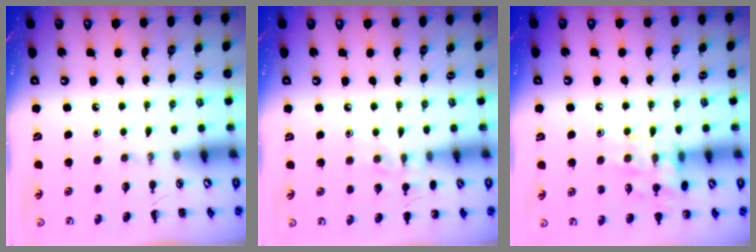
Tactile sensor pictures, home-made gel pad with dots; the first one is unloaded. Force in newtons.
{"total": 7.4, "press": 7.0, "slide": 2.2}
{"total": 14.3, "press": 14.2, "slide": 1.8}